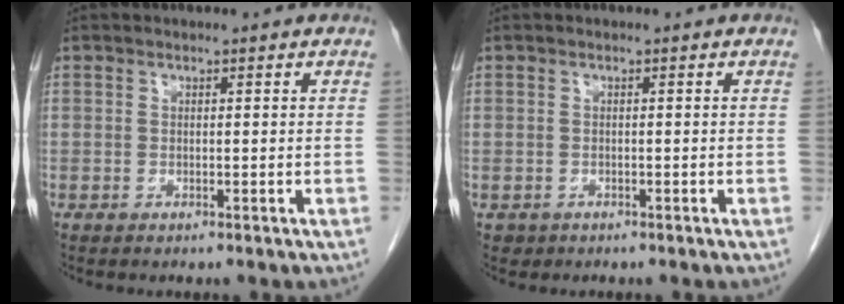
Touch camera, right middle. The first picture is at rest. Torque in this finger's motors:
{"motor_torque": [-0.12, 0.05, -0.05, -0.01]}